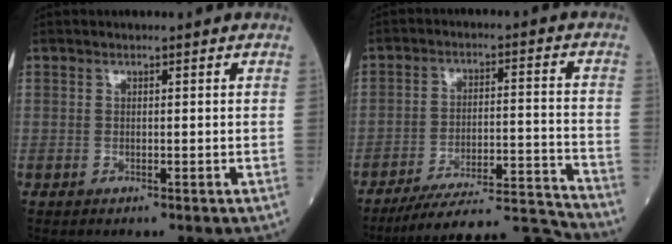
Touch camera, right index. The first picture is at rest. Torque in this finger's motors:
{"motor_torque": [-0.09, -0.36, 0.34, 0.11]}